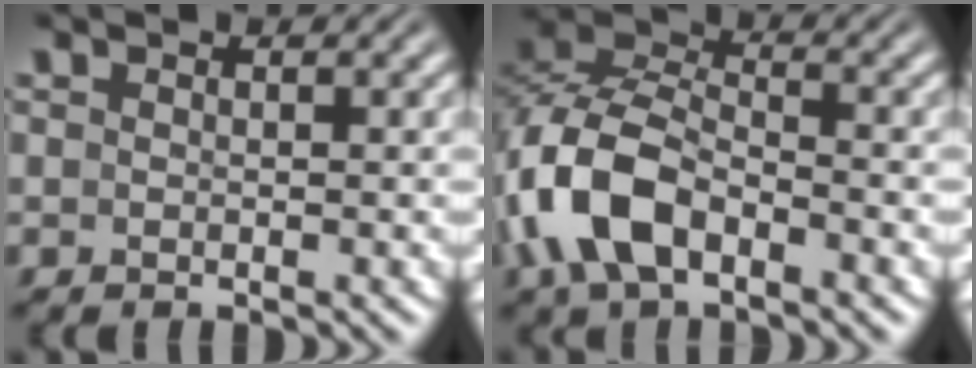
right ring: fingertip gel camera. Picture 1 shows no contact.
{"total": 8.0, "force": [-1.8, 5.7, 5.2], "torque": [-0.138, -0.022, -0.028]}